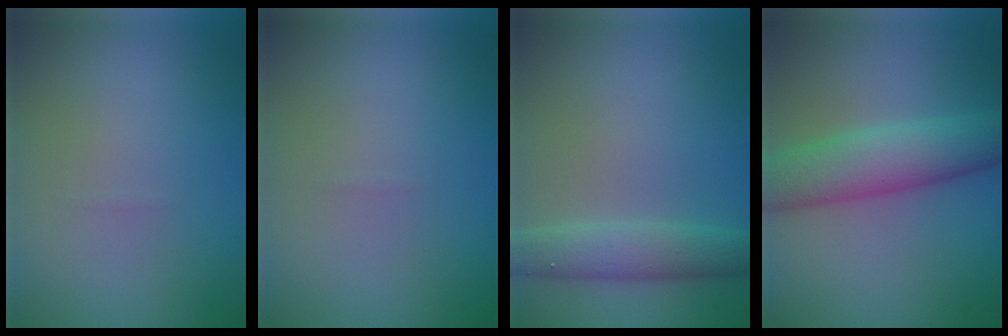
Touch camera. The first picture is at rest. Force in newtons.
{"total": 0.0}
{"total": 3.6, "press": 3.6, "slide": 0.1}
{"total": 6.5, "press": 6.5, "slide": 0.1}